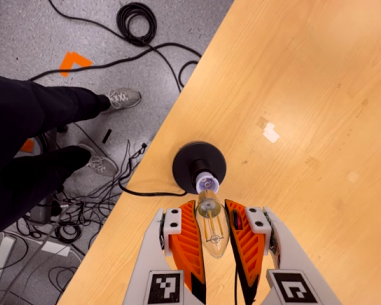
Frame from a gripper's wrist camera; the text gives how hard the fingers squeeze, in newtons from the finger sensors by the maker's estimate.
{"total": 20.5, "left": 22.7, "right": 18.3}